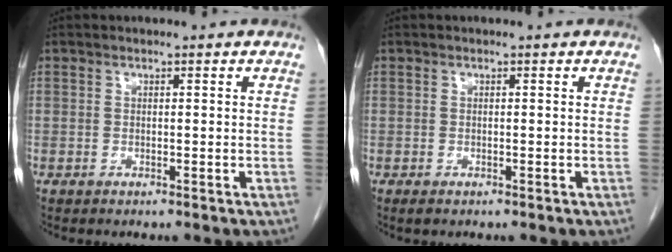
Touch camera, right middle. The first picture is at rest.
{"total": 0.5, "force": [-0.3, 0.3, 0.2], "torque": [-0.006, 0.000, -0.003]}